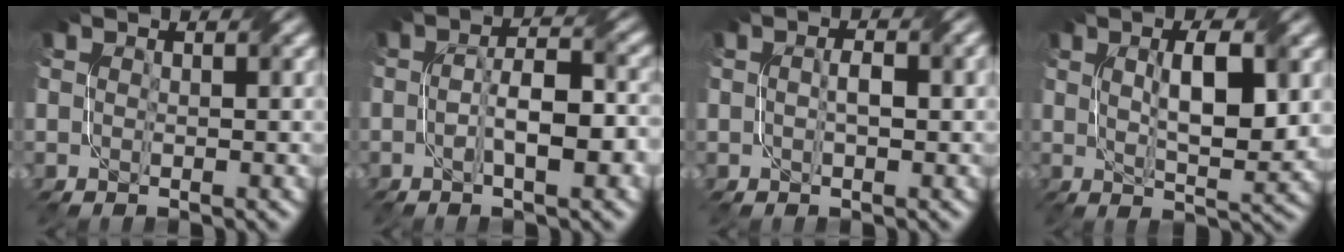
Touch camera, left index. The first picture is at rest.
{"total": 5.8, "force": [-1.2, 1.7, 5.4], "torque": [-0.092, 0.006, -0.020]}
{"total": 1.9, "force": [-0.1, 0.6, 1.8], "torque": [-0.032, 0.004, -0.001]}
{"total": 6.5, "force": [1.3, 1.7, 6.2], "torque": [-0.097, 0.001, 0.022]}